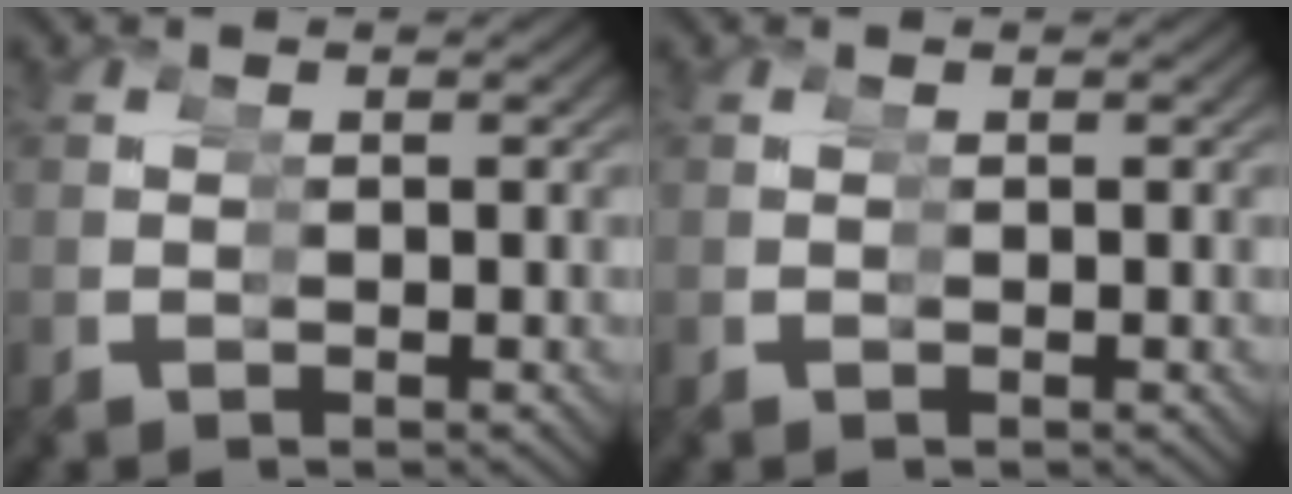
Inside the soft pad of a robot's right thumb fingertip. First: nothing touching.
{"total": 0.0}